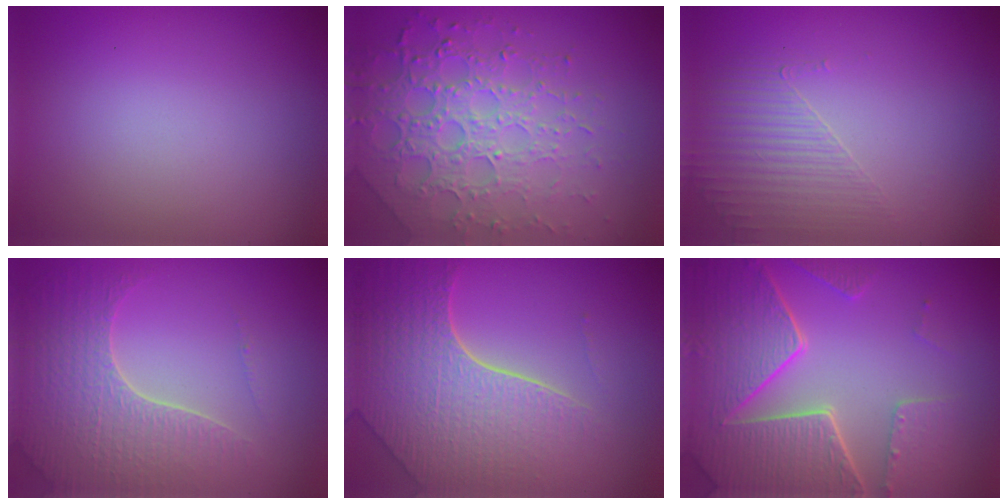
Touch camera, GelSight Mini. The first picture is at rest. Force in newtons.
{"total": 7.0, "press": 5.1, "slide": 4.7}
{"total": 1.8, "press": 1.2, "slide": 1.3}
{"total": 5.0, "press": 4.5, "slide": 2.3}
{"total": 8.1, "press": 5.7, "slide": 5.7}
{"total": 8.5, "press": 6.2, "slide": 5.8}